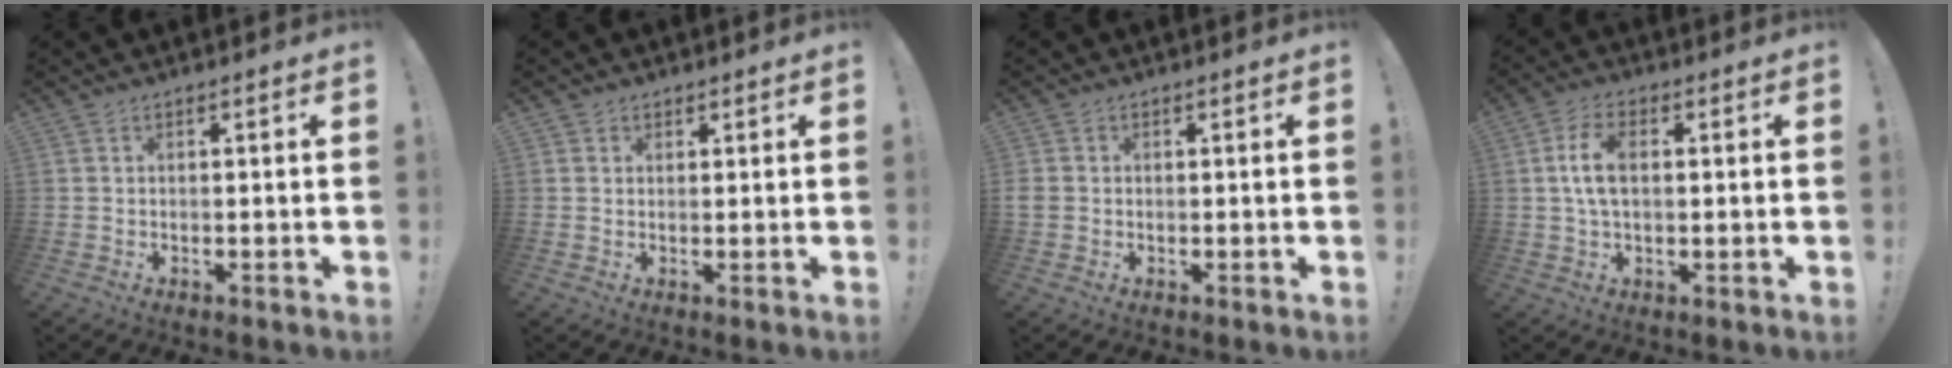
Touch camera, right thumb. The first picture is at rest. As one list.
[{"total": 1.9, "force": [1.1, 1.5, 0.1], "torque": [0.003, -0.003, 0.020]}, {"total": 2.4, "force": [0.0, 2.2, 1.0], "torque": [-0.018, 0.004, 0.003]}, {"total": 8.1, "force": [1.2, 4.6, 6.5], "torque": [-0.119, 0.002, 0.022]}]